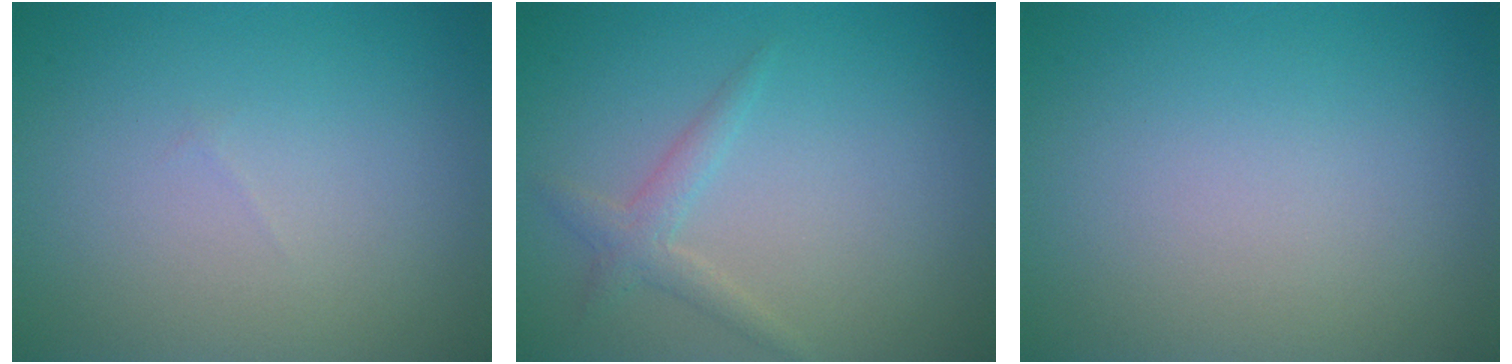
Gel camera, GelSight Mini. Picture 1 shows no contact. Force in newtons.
{"total": 1.7, "press": 1.7, "slide": 0.0}
{"total": 0.0}